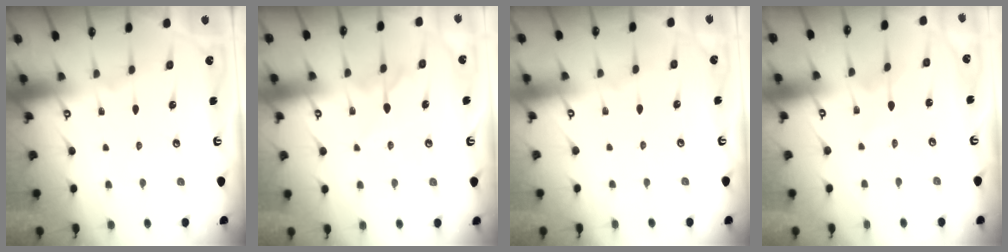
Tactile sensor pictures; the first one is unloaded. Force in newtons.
{"total": 5.9, "press": 5.8, "slide": 0.8}
{"total": 0.0}
{"total": 0.5, "press": 0.5, "slide": 0.1}